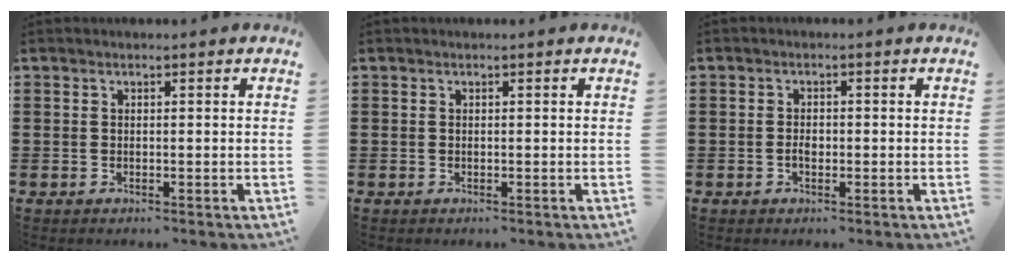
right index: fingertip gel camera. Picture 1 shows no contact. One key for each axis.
{"total": 0.0}
{"total": 1.3, "fx": -0.4, "fy": 0.7, "fz": 1.0, "tx": -0.020, "ty": 0.001, "tz": -0.008}